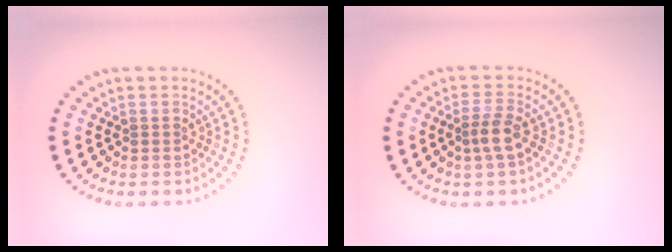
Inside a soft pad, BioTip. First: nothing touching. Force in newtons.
{"total": 2.0, "press": 1.7, "slide": 1.1}